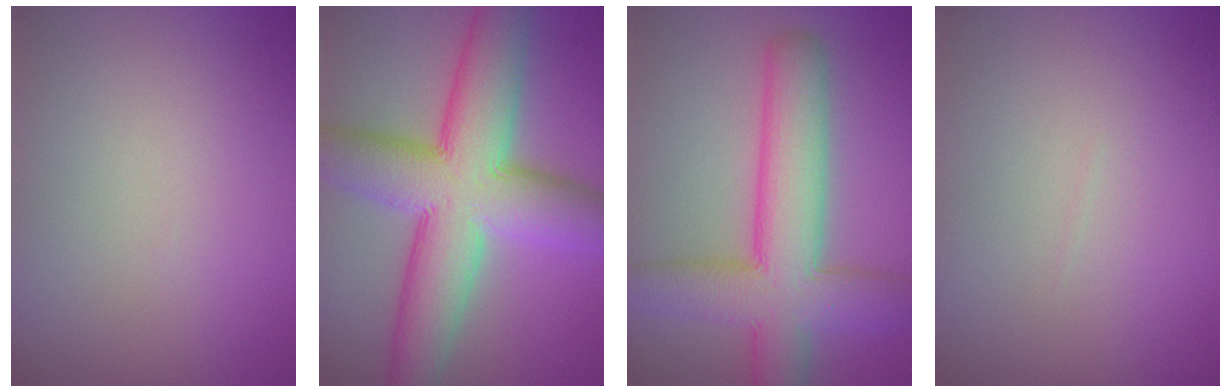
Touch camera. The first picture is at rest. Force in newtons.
{"total": 12.0, "press": 12.0, "slide": 0.5}
{"total": 9.0, "press": 8.9, "slide": 0.3}
{"total": 0.0}